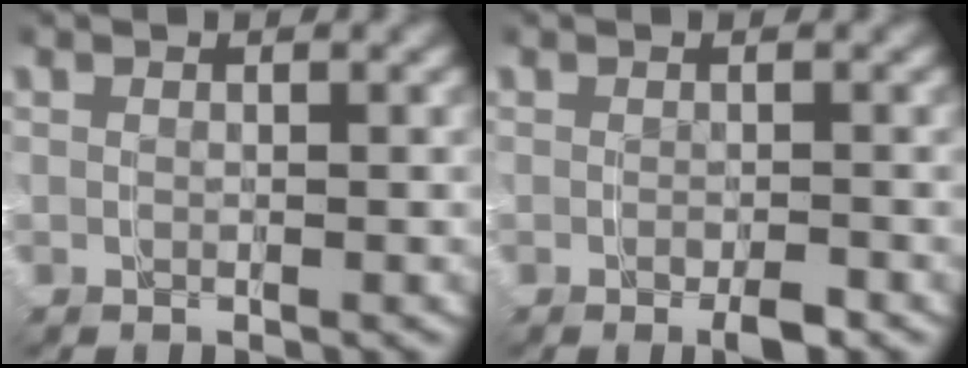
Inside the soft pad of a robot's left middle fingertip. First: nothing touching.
{"total": 1.1, "force": [-0.9, 0.1, 0.6], "torque": [-0.008, -0.001, -0.015]}